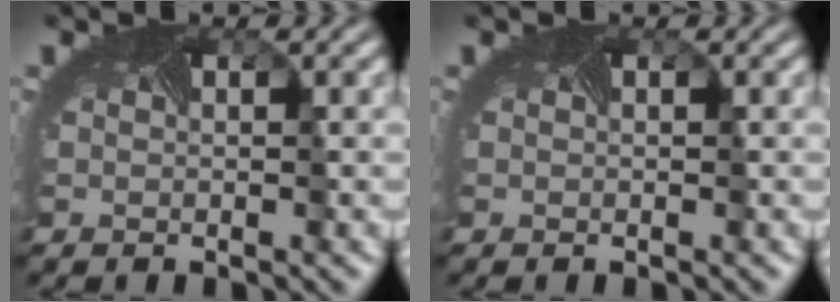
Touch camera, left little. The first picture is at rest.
{"total": 0.0}